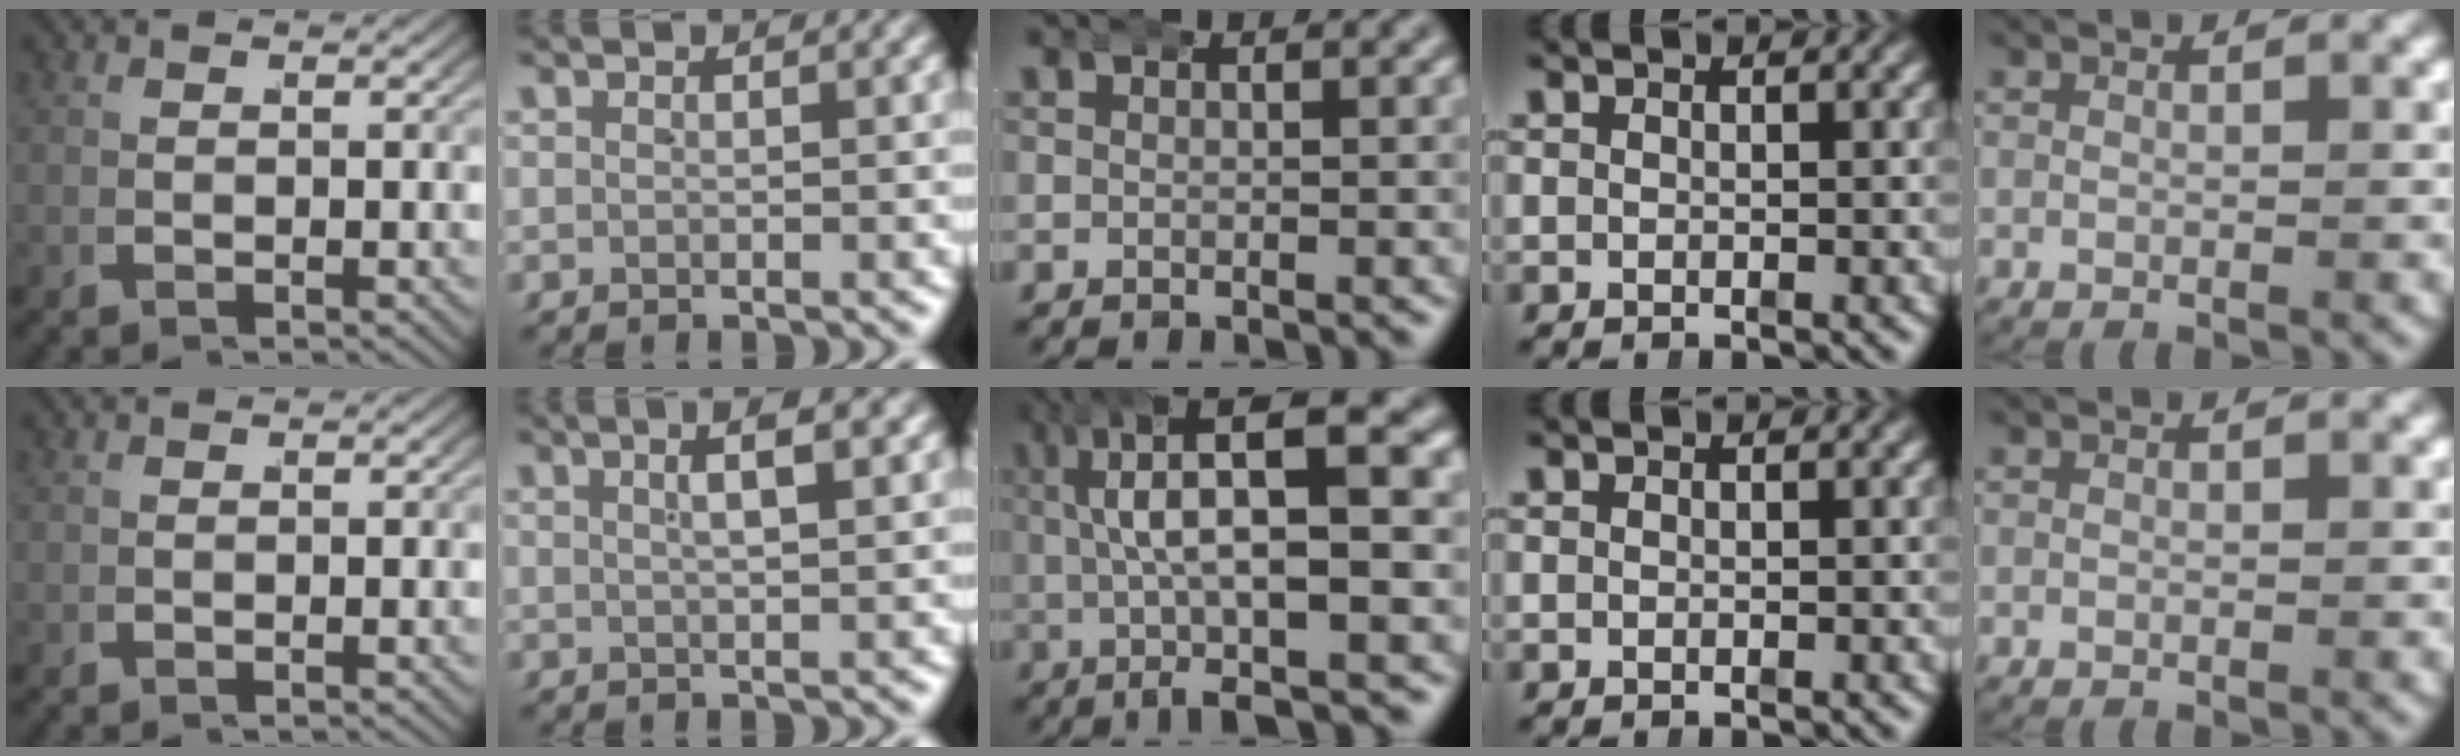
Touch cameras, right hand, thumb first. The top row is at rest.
{"index": {"total": 2.6, "force": [1.3, -0.2, 2.2], "torque": [-0.025, 0.013, 0.022]}, "middle": {"total": 11.4, "force": [1.9, 4.2, 10.5], "torque": [-0.145, 0.020, 0.024]}}